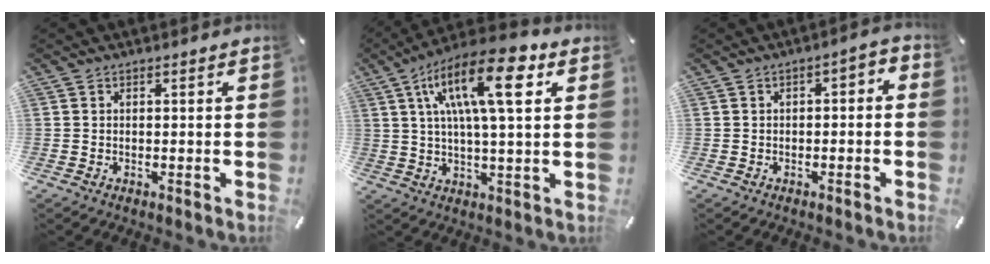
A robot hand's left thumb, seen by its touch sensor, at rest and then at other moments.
{"total": 17.1, "force": [5.9, 5.1, 15.2], "torque": [-0.285, 0.000, 0.092]}
{"total": 3.0, "force": [-1.9, 1.3, 2.0], "torque": [-0.032, 0.018, -0.038]}